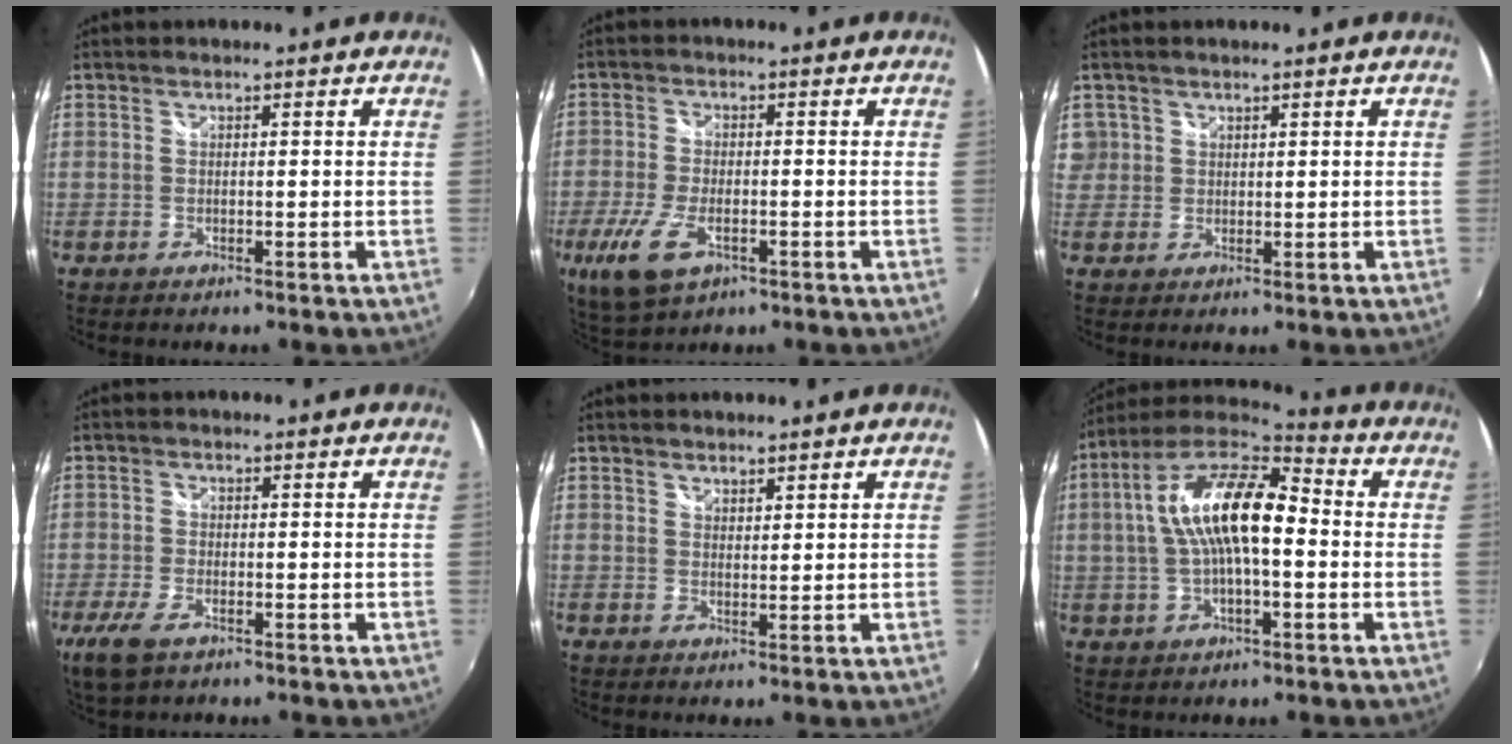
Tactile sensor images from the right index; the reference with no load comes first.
{"total": 9.9, "force": [-4.3, 4.9, 7.5], "torque": [-0.174, -0.024, -0.076]}
{"total": 3.5, "force": [1.3, 3.2, 0.2], "torque": [0.006, 0.010, 0.024]}
{"total": 6.0, "force": [-3.4, 2.7, 4.1], "torque": [-0.103, -0.018, -0.064]}
{"total": 1.7, "force": [1.6, 0.6, 0.3], "torque": [0.000, 0.001, 0.027]}
{"total": 16.1, "force": [0.6, 6.2, 14.8], "torque": [-0.274, 0.020, -0.001]}